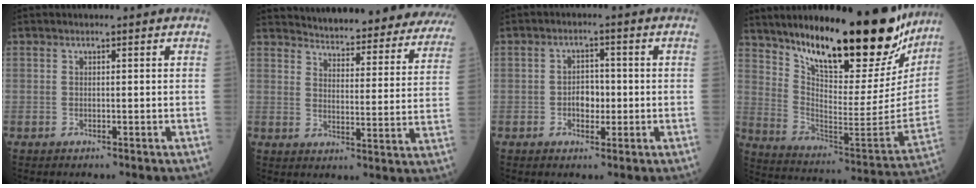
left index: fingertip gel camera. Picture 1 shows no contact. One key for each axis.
{"total": 30.6, "fx": 28.6, "fy": 5.3, "fz": 9.4, "tx": -0.131, "ty": -0.088, "tz": 0.332}
{"total": 3.3, "fx": -0.6, "fy": 2.2, "fz": 2.5, "tx": -0.039, "ty": 0.008, "tz": -0.011}
{"total": 25.8, "fx": 20.2, "fy": 6.1, "fz": 14.9, "tx": -0.231, "ty": -0.041, "tz": 0.304}